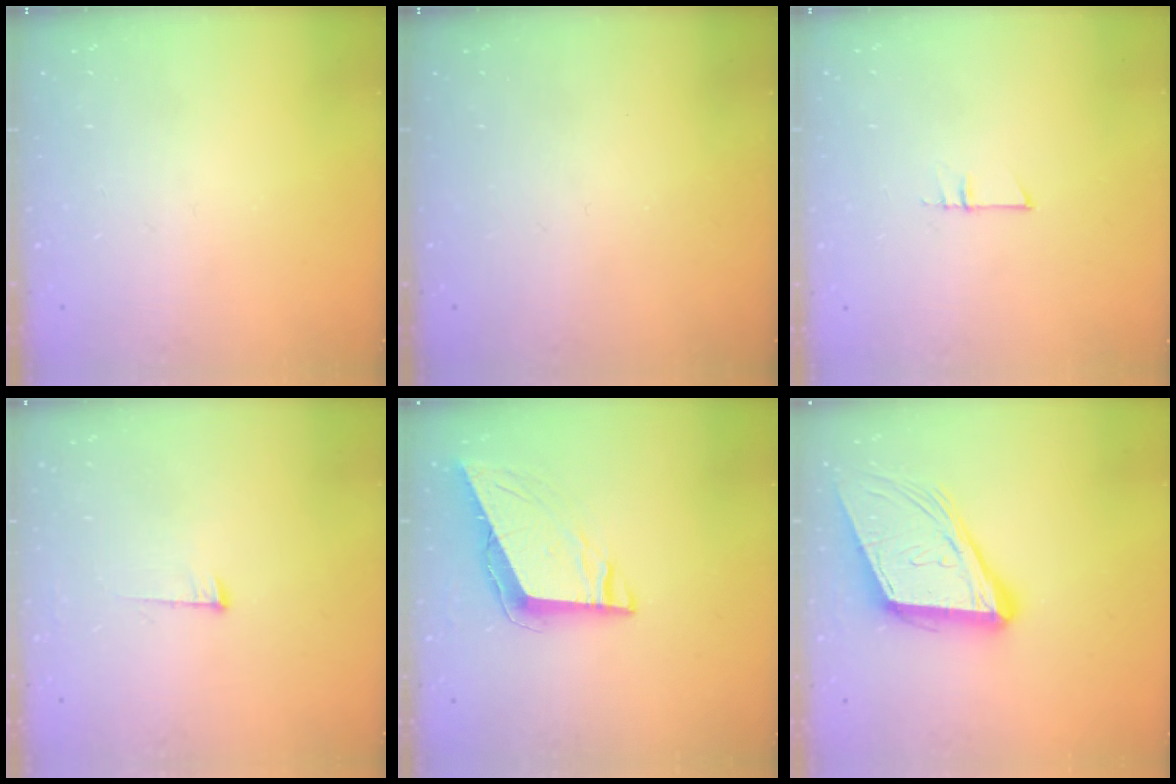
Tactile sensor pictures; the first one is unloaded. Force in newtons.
{"total": 0.0}
{"total": 4.6, "press": 4.6, "slide": 0.4}
{"total": 6.1, "press": 6.1, "slide": 0.6}
{"total": 9.2, "press": 8.9, "slide": 2.2}
{"total": 14.7, "press": 14.2, "slide": 3.9}